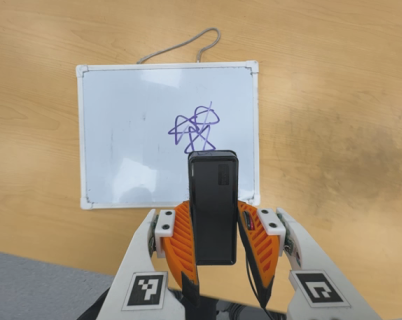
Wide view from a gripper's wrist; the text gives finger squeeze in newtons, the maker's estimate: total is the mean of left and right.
{"total": 3.8, "left": 2.5, "right": 5.0}